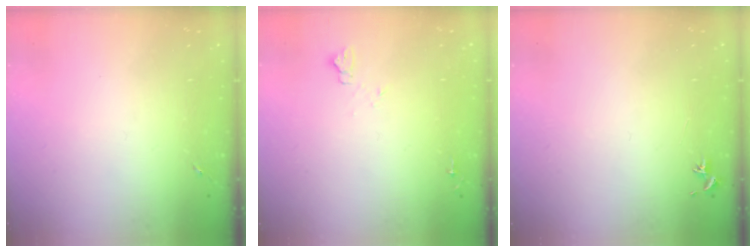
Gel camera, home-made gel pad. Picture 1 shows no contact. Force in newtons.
{"total": 5.4, "press": 5.4, "slide": 0.7}
{"total": 0.8, "press": 0.7, "slide": 0.3}